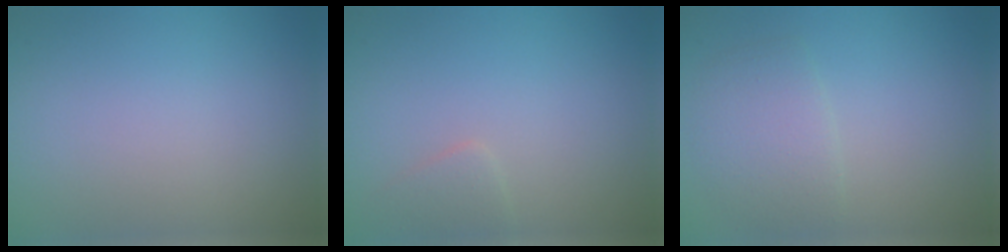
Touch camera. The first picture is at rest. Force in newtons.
{"total": 1.4, "press": 1.4, "slide": 0.1}
{"total": 2.9, "press": 2.9, "slide": 0.1}